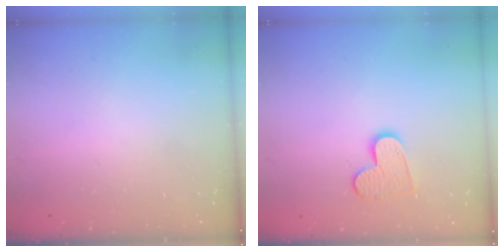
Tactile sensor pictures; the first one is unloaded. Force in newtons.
{"total": 9.9, "press": 9.8, "slide": 0.7}